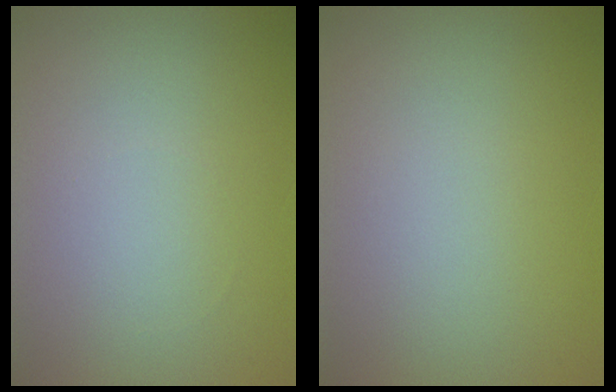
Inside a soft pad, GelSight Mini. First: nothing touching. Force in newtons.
{"total": 0.0}